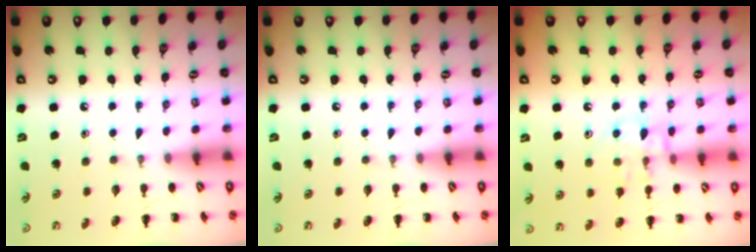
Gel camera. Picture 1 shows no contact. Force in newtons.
{"total": 0.0}
{"total": 11.5, "press": 11.5, "slide": 0.7}